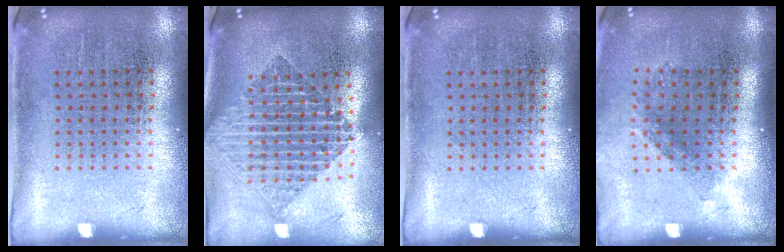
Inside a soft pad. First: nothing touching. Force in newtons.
{"total": 2.2, "press": 1.7, "slide": 1.3}
{"total": 0.0}
{"total": 1.2, "press": 0.9, "slide": 0.8}